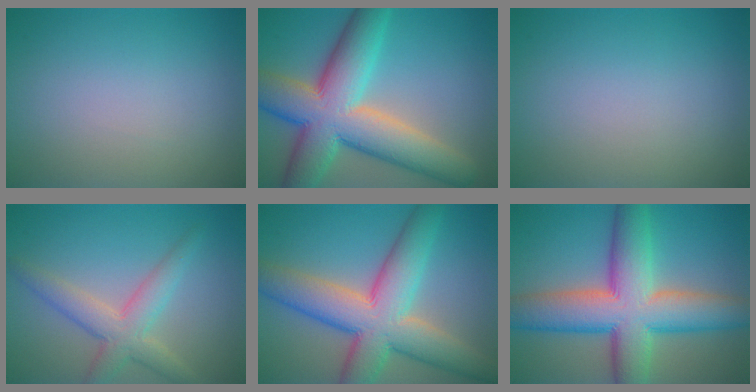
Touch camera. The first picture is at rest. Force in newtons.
{"total": 12.3, "press": 12.3, "slide": 0.6}
{"total": 0.0}
{"total": 4.2, "press": 4.2, "slide": 0.2}
{"total": 10.6, "press": 10.5, "slide": 0.6}
{"total": 11.6, "press": 11.6, "slide": 0.7}